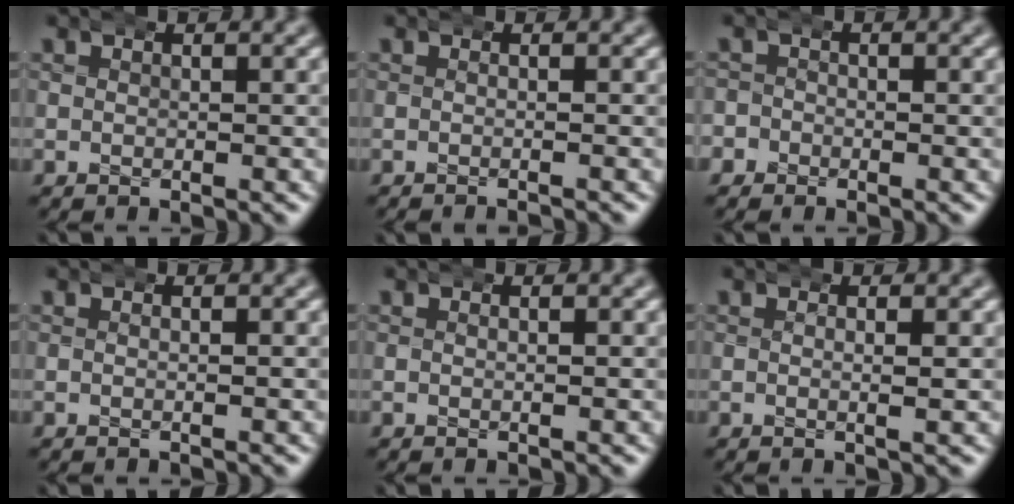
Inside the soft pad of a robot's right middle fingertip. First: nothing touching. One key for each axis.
{"total": 1.2, "fx": -1.1, "fy": -0.5, "fz": -0.1, "tx": 0.000, "ty": 0.000, "tz": -0.019}
{"total": 2.0, "fx": -1.1, "fy": 1.6, "fz": -0.8, "tx": 0.005, "ty": 0.000, "tz": -0.029}
{"total": 0.6, "fx": -0.2, "fy": -0.4, "fz": -0.4, "tx": 0.000, "ty": -0.001, "tz": -0.004}
{"total": 0.6, "fx": 0.1, "fy": -0.5, "fz": -0.4, "tx": 0.001, "ty": -0.001, "tz": 0.001}
{"total": 0.9, "fx": 0.4, "fy": -0.8, "fz": 0.2, "tx": -0.008, "ty": -0.002, "tz": 0.004}